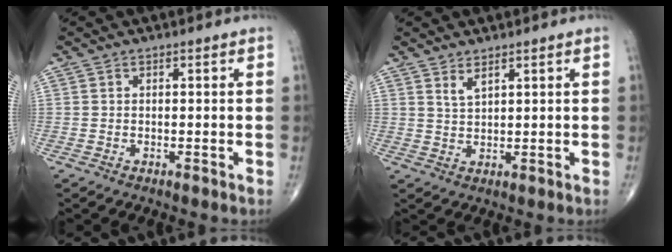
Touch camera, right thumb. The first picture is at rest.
{"total": 2.4, "force": [1.7, 0.7, 1.6], "torque": [-0.030, -0.012, 0.037]}